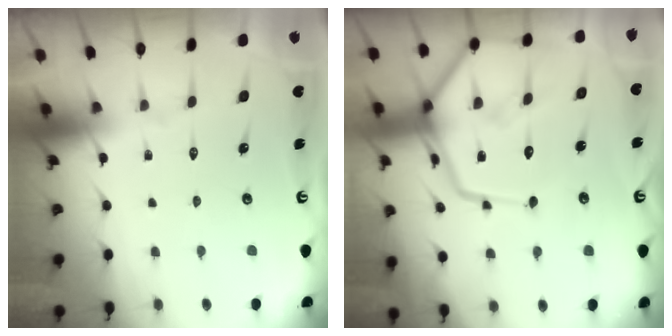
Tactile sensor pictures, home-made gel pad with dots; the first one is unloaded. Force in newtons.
{"total": 17.8, "press": 17.7, "slide": 1.7}